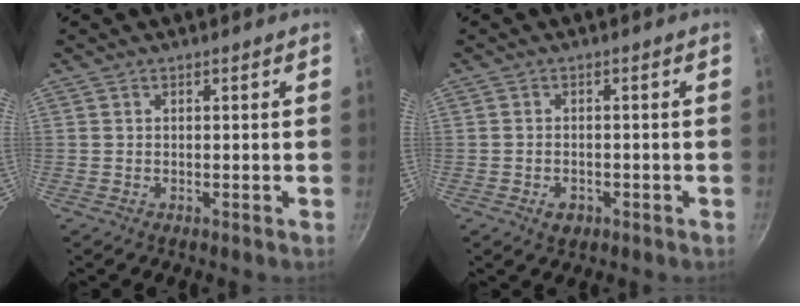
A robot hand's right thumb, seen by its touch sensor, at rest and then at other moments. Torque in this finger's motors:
{"motor_torque": [-0.51, 0.24, -0.28, 0.21, 0.03]}